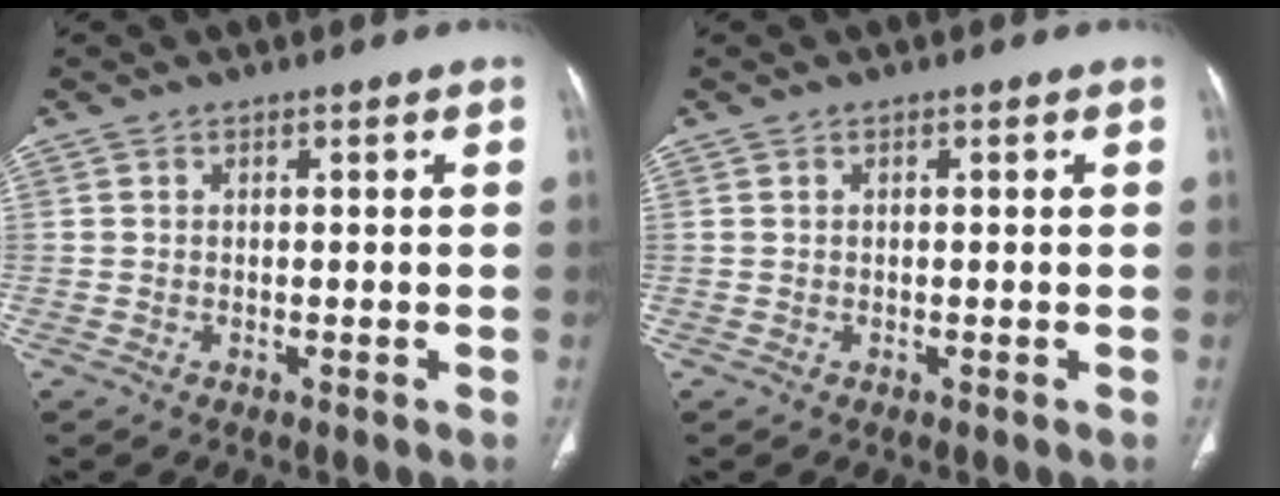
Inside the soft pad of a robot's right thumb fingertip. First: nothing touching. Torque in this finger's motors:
{"motor_torque": [0.03, 0.03, -0.02, 0.00, 0.02]}